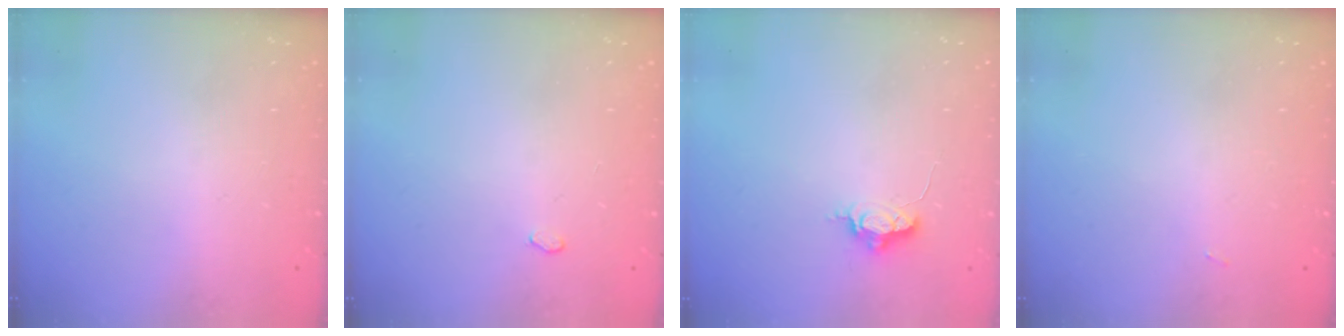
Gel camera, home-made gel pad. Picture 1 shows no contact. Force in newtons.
{"total": 5.9, "press": 2.8, "slide": 5.2}
{"total": 5.3, "press": 5.3, "slide": 0.4}
{"total": 11.6, "press": 2.7, "slide": 11.3}